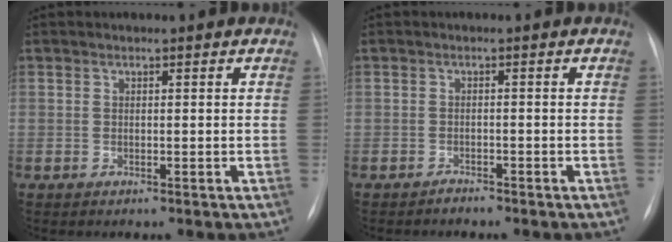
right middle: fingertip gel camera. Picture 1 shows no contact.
{"total": 1.0, "force": [-1.0, 0.2, 0.0], "torque": [-0.003, -0.002, -0.016]}